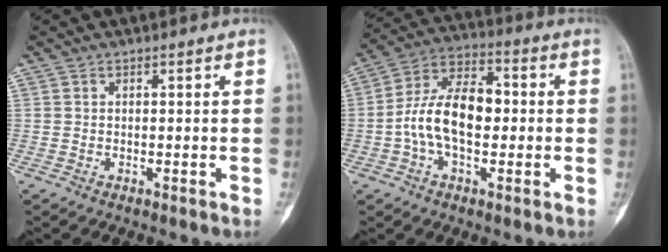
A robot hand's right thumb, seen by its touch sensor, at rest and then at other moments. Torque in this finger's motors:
{"motor_torque": [1.76, 1.72, 1.04, -0.88, 0.21]}